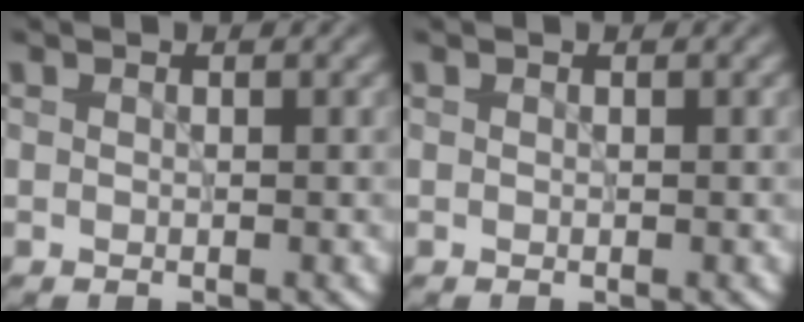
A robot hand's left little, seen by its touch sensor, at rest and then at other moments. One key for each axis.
{"total": 0.0}